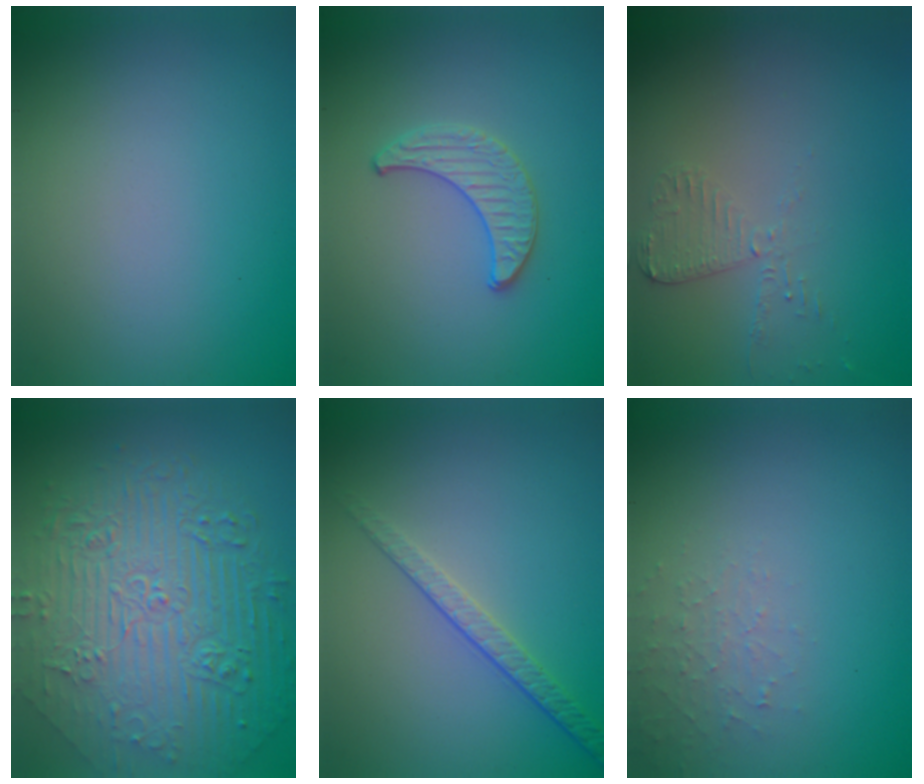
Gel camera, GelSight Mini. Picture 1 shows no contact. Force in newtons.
{"total": 1.5, "press": 1.5, "slide": 0.1}
{"total": 2.0, "press": 2.0, "slide": 0.3}
{"total": 10.6, "press": 7.1, "slide": 7.8}
{"total": 2.1, "press": 1.6, "slide": 1.4}
{"total": 1.8, "press": 1.8, "slide": 0.4}